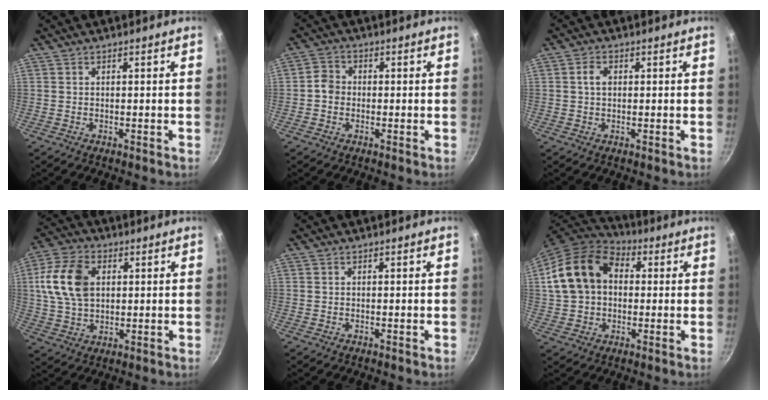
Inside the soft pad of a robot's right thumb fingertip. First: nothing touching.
{"total": 3.3, "force": [-0.6, 2.9, 1.4], "torque": [-0.012, 0.013, -0.020]}
{"total": 2.4, "force": [0.4, 1.7, 1.7], "torque": [-0.025, 0.005, 0.004]}
{"total": 13.2, "force": [2.6, 9.0, 9.3], "torque": [-0.165, 0.005, 0.046]}
{"total": 0.0}
{"total": 17.0, "force": [2.7, 12.7, 11.0], "torque": [-0.187, 0.032, 0.036]}